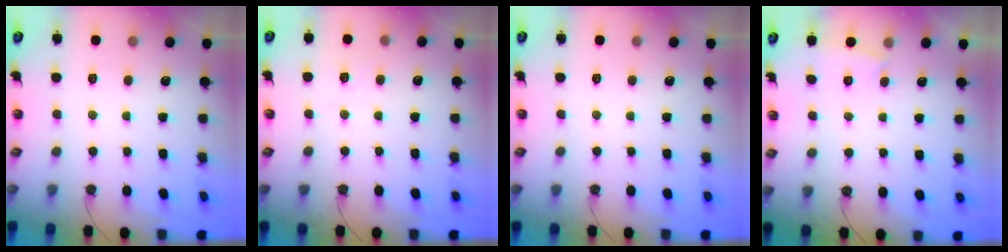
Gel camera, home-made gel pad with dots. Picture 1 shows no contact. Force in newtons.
{"total": 3.8, "press": 3.4, "slide": 1.7}
{"total": 0.0}
{"total": 1.5, "press": 1.4, "slide": 0.4}